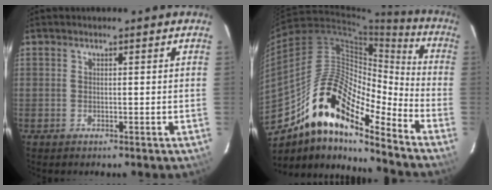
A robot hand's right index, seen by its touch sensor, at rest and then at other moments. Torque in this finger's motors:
{"motor_torque": [0.60, -0.68, 1.02, 0.20]}